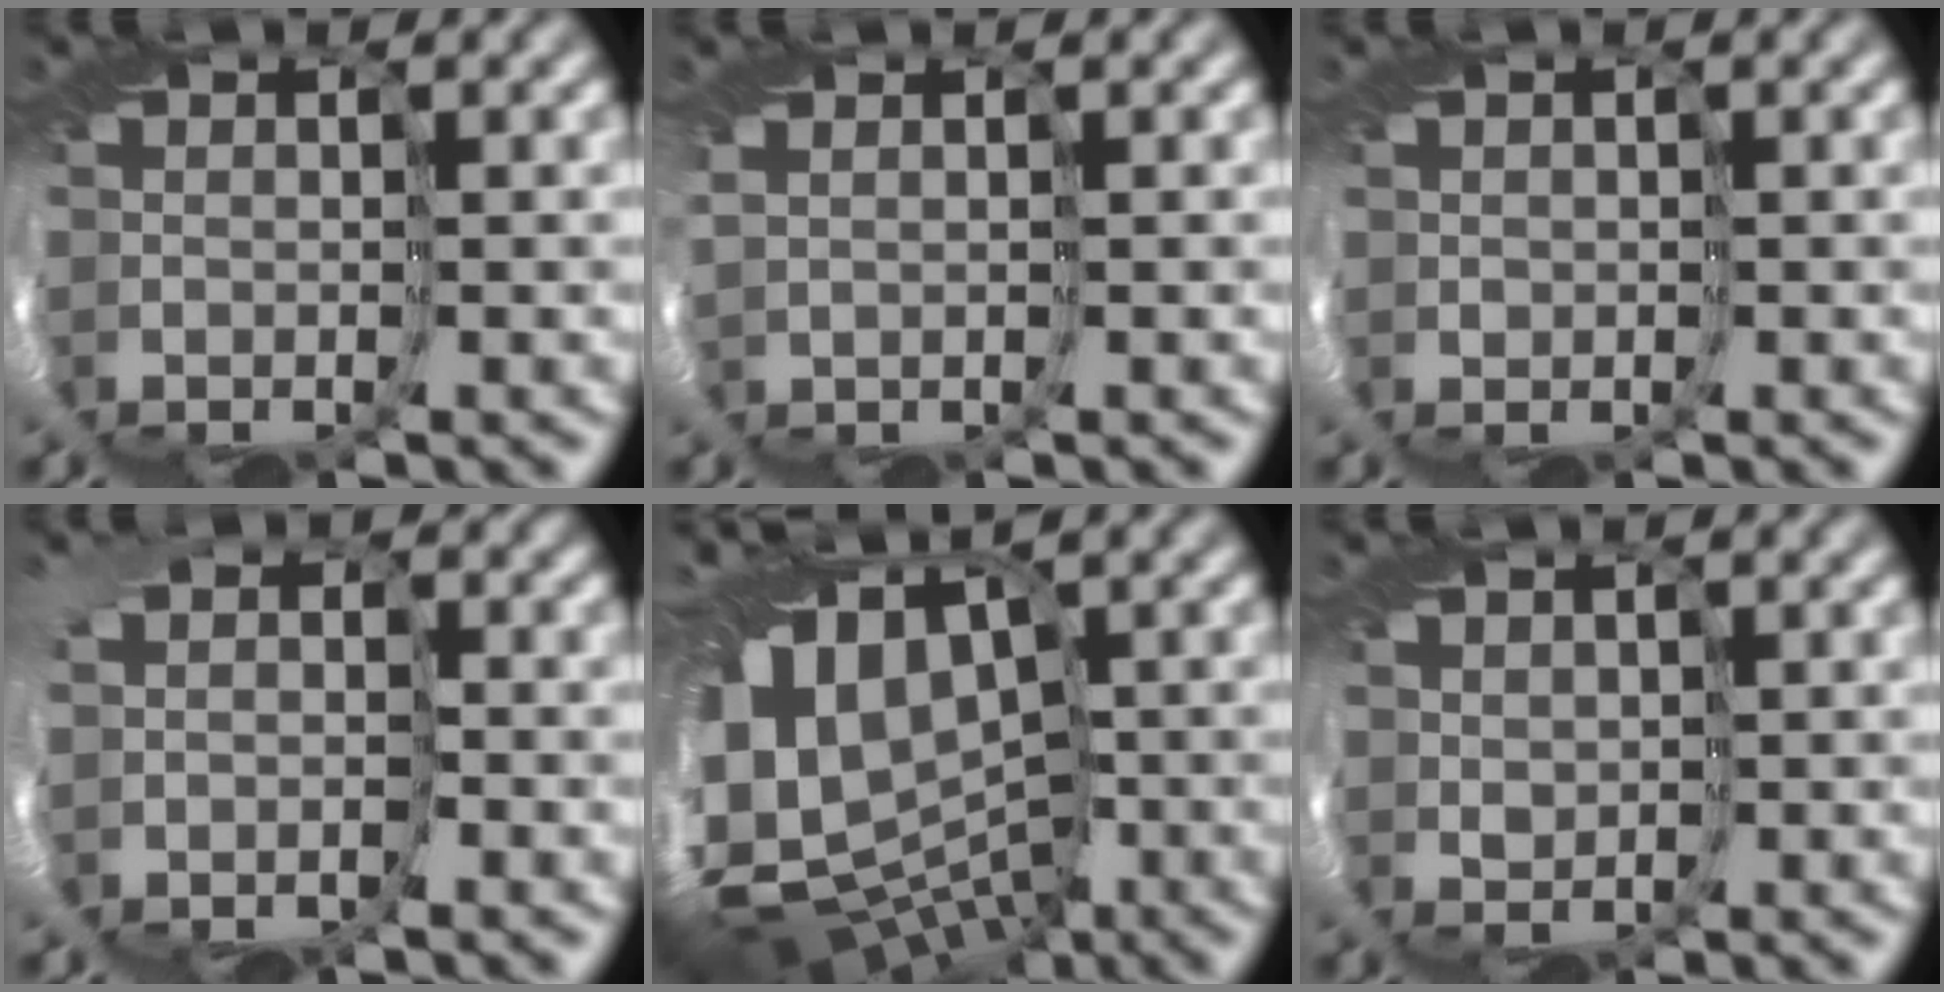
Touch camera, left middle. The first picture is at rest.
{"total": 1.0, "force": [1.0, 0.2, 0.2], "torque": [-0.014, 0.016, 0.021]}
{"total": 1.4, "force": [0.3, 1.4, -0.2], "torque": [0.005, -0.001, 0.008]}
{"total": 3.2, "force": [-0.5, 2.7, 1.6], "torque": [-0.033, -0.012, -0.004]}
{"total": 12.6, "force": [-2.5, 8.7, 8.7], "torque": [-0.162, -0.006, -0.017]}
{"total": 2.5, "force": [1.1, 2.1, 0.8], "torque": [-0.029, 0.015, 0.012]}